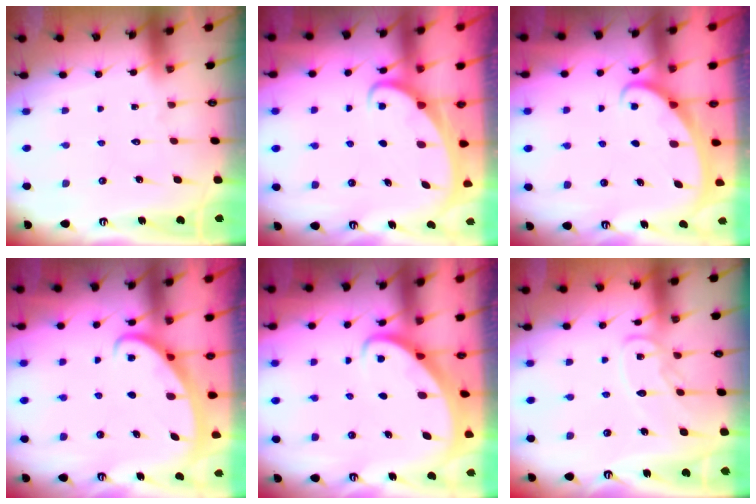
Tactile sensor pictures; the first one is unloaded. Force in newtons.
{"total": 2.2, "press": 2.2, "slide": 0.3}
{"total": 2.3, "press": 2.2, "slide": 0.3}
{"total": 2.5, "press": 2.5, "slide": 0.3}
{"total": 2.6, "press": 2.6, "slide": 0.3}
{"total": 9.6, "press": 9.6, "slide": 0.7}